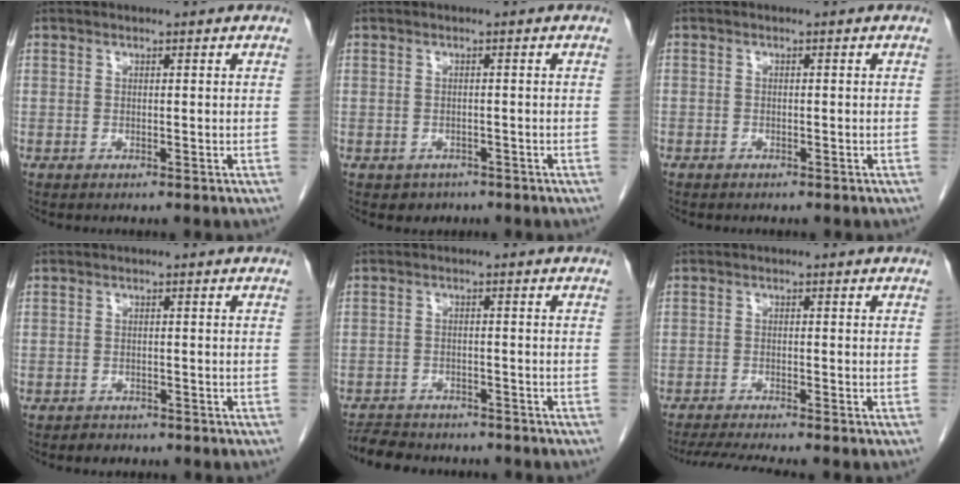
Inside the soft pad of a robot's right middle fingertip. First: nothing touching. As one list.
[{"total": 2.1, "force": [-1.4, 1.6, 0.2], "torque": [-0.010, 0.005, -0.015]}, {"total": 0.7, "force": [-0.5, 0.4, 0.1], "torque": [-0.006, 0.003, -0.009]}, {"total": 1.6, "force": [-1.3, 0.9, 0.1], "torque": [-0.009, 0.001, -0.019]}, {"total": 8.5, "force": [-7.6, 2.8, 2.3], "torque": [-0.044, -0.001, -0.109]}, {"total": 6.3, "force": [-5.6, -0.7, 2.8], "torque": [-0.044, -0.018, -0.093]}]